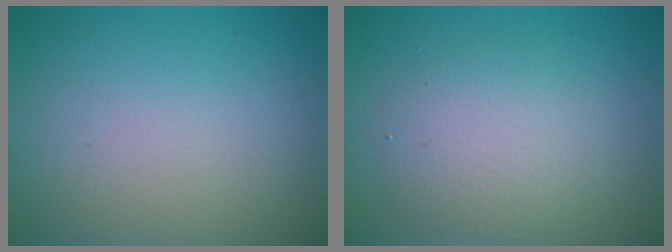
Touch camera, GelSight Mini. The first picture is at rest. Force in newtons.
{"total": 3.8, "press": 3.8, "slide": 0.1}